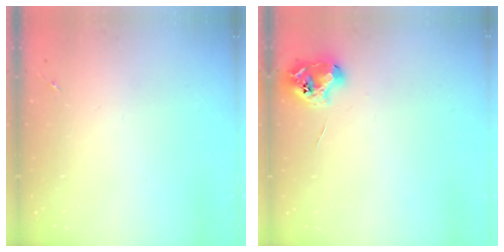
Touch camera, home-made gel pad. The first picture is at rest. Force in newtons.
{"total": 8.7, "press": 8.6, "slide": 0.8}